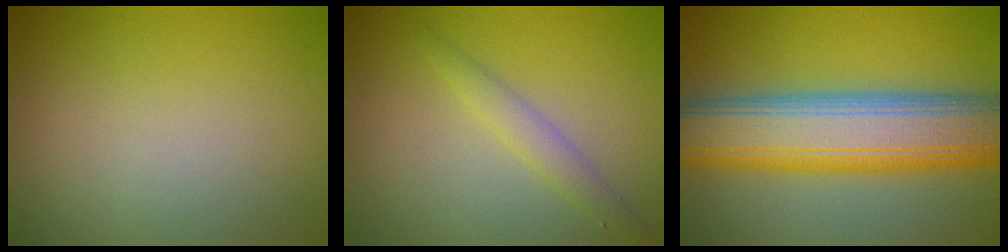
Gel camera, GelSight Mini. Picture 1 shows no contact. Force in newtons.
{"total": 1.7, "press": 1.7, "slide": 0.0}
{"total": 10.9, "press": 10.9, "slide": 0.2}